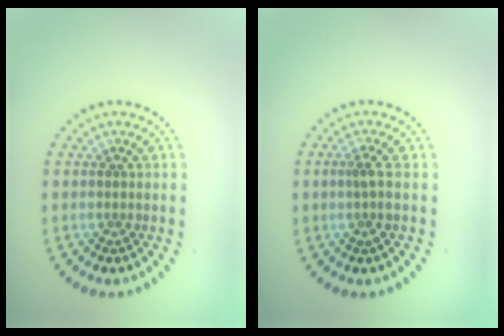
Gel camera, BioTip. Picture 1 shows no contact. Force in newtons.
{"total": 1.3, "press": 1.1, "slide": 0.7}